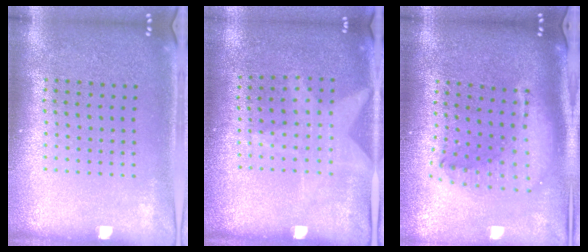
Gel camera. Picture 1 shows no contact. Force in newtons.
{"total": 1.1, "press": 0.8, "slide": 0.8}
{"total": 2.2, "press": 1.7, "slide": 1.4}